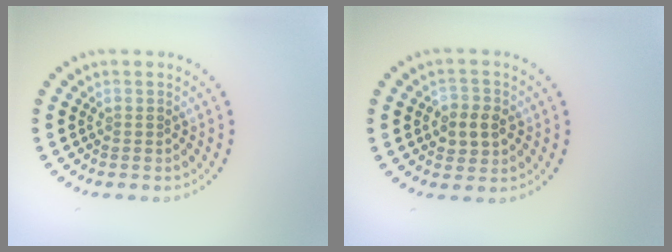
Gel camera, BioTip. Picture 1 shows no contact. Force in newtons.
{"total": 2.9, "press": 2.9, "slide": 0.4}